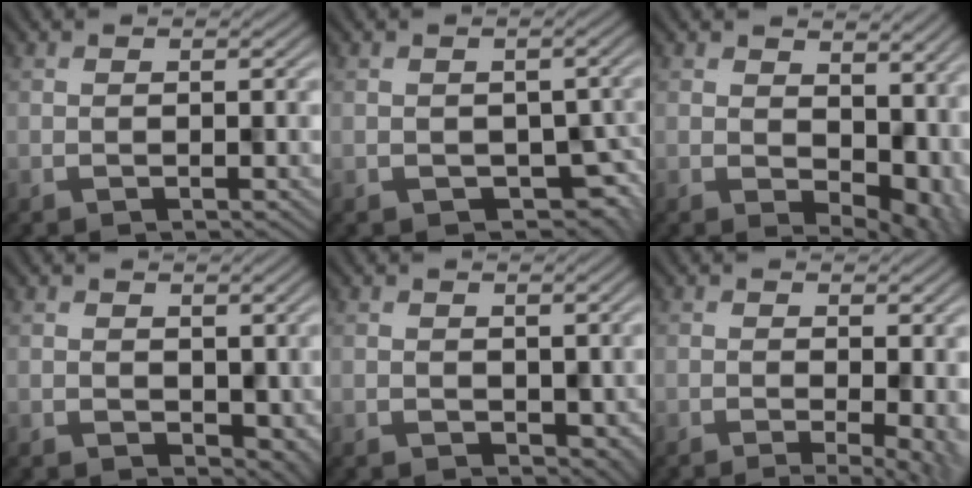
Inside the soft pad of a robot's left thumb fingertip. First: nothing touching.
{"total": 3.9, "force": [-1.6, 2.9, 1.9], "torque": [-0.020, -0.015, -0.010]}
{"total": 7.7, "force": [0.6, 5.3, 5.6], "torque": [-0.068, -0.027, 0.028]}
{"total": 2.2, "force": [0.2, 1.9, 1.1], "torque": [-0.012, -0.018, 0.018]}
{"total": 2.1, "force": [-0.1, 1.8, 0.9], "torque": [-0.012, -0.012, 0.015]}
{"total": 4.4, "force": [-1.3, 1.1, 4.1], "torque": [-0.049, -0.009, -0.003]}